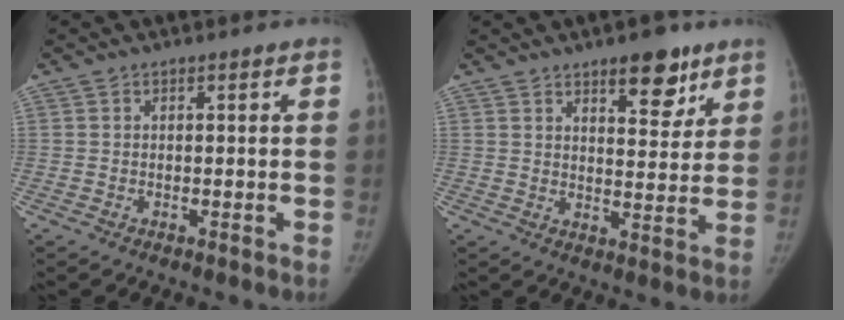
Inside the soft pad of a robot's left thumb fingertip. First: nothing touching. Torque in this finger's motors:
{"motor_torque": [0.94, 0.38, 1.00, -0.69, 0.00]}